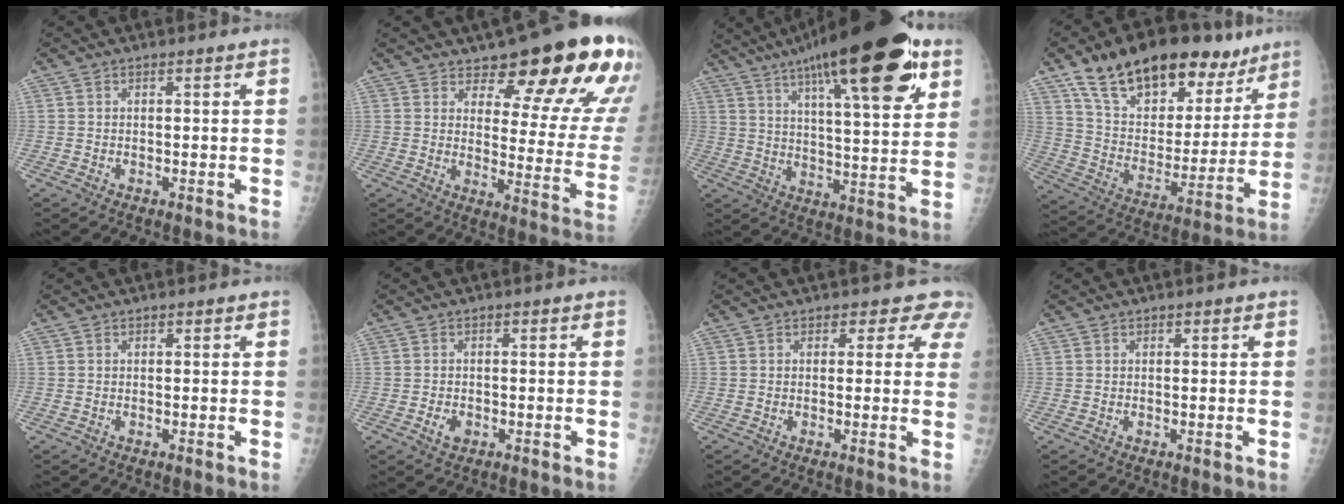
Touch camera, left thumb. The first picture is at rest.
{"total": 20.2, "force": [13.6, 6.6, 13.3], "torque": [-0.125, -0.083, 0.170]}
{"total": 27.2, "force": [14.8, 7.2, 21.7], "torque": [-0.320, -0.022, 0.223]}
{"total": 27.1, "force": [17.7, 13.5, 15.4], "torque": [-0.208, -0.042, 0.290]}
{"total": 0.0}
{"total": 2.7, "force": [-1.1, 1.9, 1.5], "torque": [-0.021, 0.002, -0.016]}
{"total": 4.3, "force": [3.4, 2.7, 0.4], "torque": [0.032, -0.015, 0.013]}
{"total": 0.0}